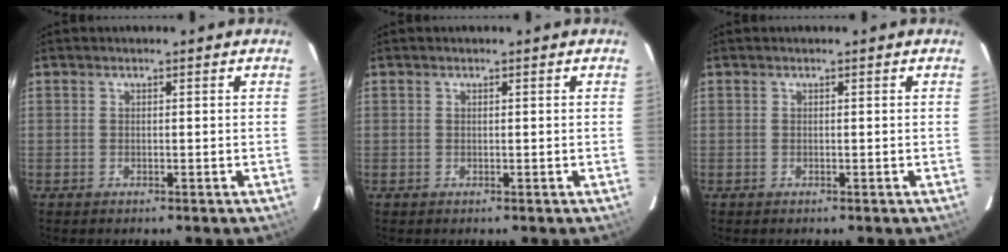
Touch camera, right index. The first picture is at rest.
{"total": 0.0}
{"total": 0.0}